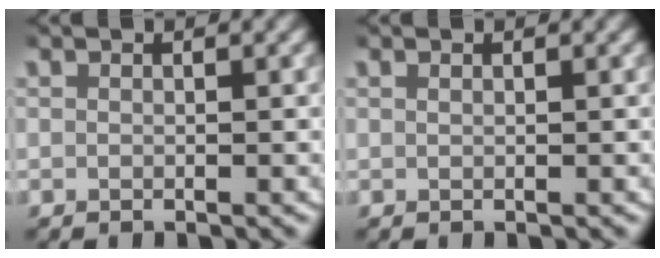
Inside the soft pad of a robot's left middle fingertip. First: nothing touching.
{"total": 0.0}